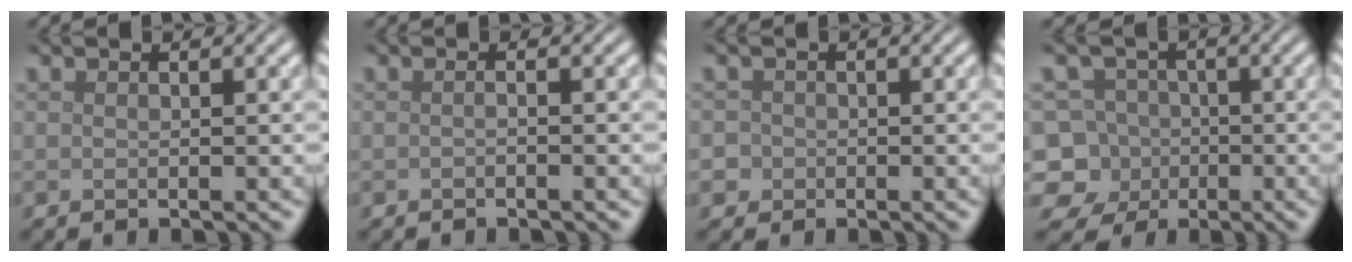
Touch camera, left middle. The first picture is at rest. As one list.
[{"total": 0.6, "force": [-0.3, 0.1, 0.6], "torque": [-0.010, -0.003, -0.008]}, {"total": 2.3, "force": [-0.7, 2.2, 0.4], "torque": [0.005, 0.007, -0.024]}, {"total": 8.4, "force": [-3.4, 7.3, 2.1], "torque": [-0.037, 0.000, -0.087]}]